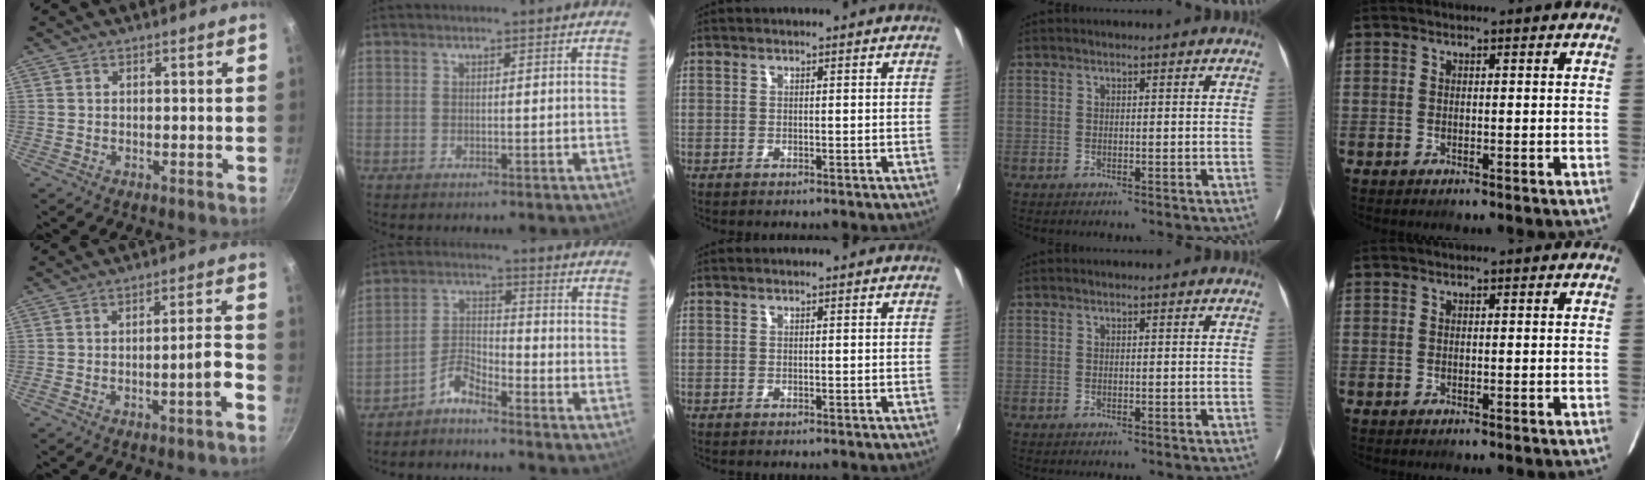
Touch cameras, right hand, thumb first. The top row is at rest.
{"thumb": {"total": 5.2, "force": [-2.7, 0.1, 4.4], "torque": [-0.075, 0.032, -0.034]}, "index": {"total": 4.5, "force": [-4.0, 1.2, 1.7], "torque": [-0.044, 0.019, -0.082]}}